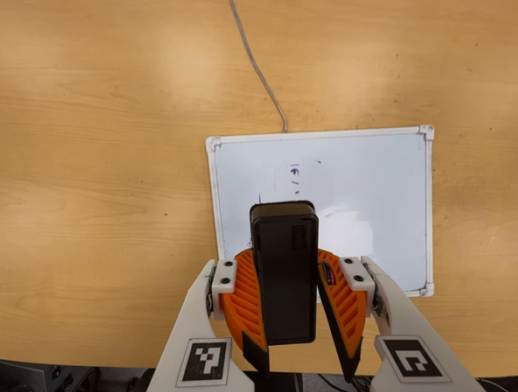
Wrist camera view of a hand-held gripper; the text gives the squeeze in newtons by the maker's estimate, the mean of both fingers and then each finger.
{"total": 9.8, "left": 9.8, "right": 9.8}